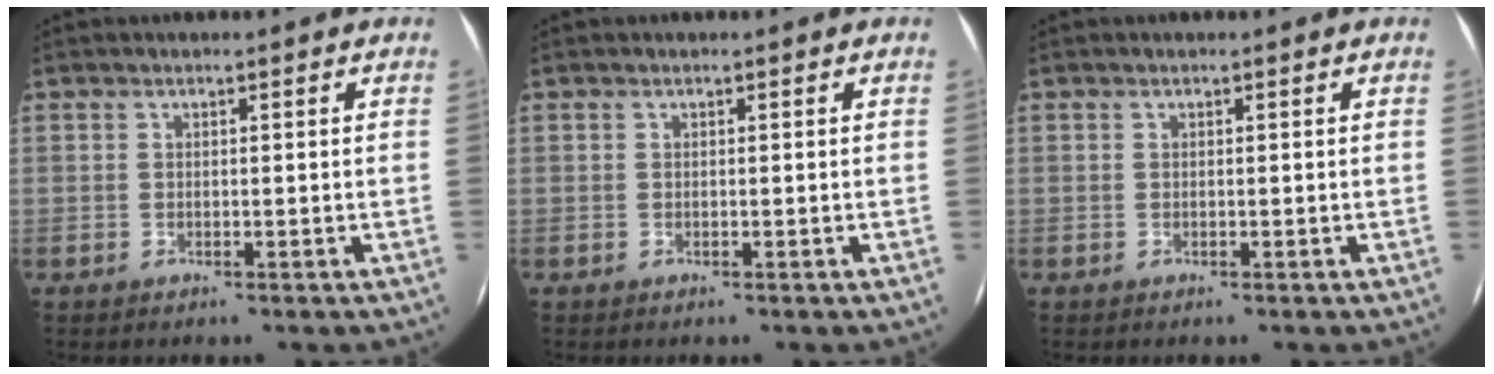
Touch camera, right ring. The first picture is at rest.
{"total": 0.0}
{"total": 0.0}